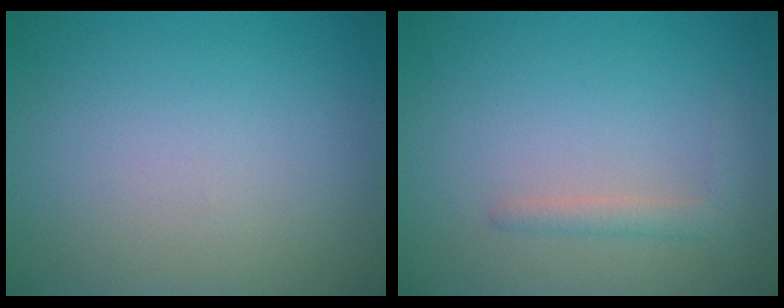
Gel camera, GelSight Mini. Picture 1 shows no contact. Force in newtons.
{"total": 1.6, "press": 1.6, "slide": 0.1}